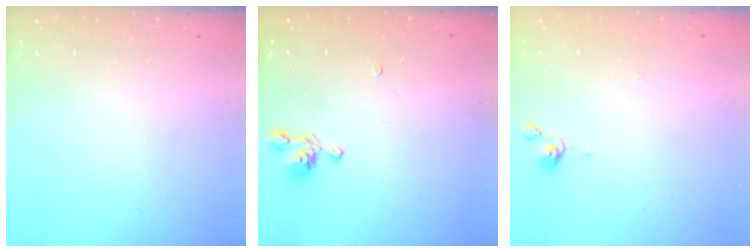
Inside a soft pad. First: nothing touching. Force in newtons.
{"total": 6.0, "press": 6.0, "slide": 0.2}
{"total": 0.0}